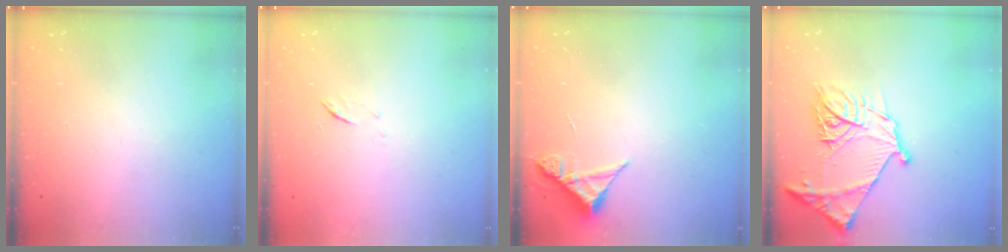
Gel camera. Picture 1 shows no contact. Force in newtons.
{"total": 5.2, "press": 5.1, "slide": 0.7}
{"total": 4.9, "press": 4.9, "slide": 0.4}
{"total": 19.4, "press": 19.3, "slide": 2.0}